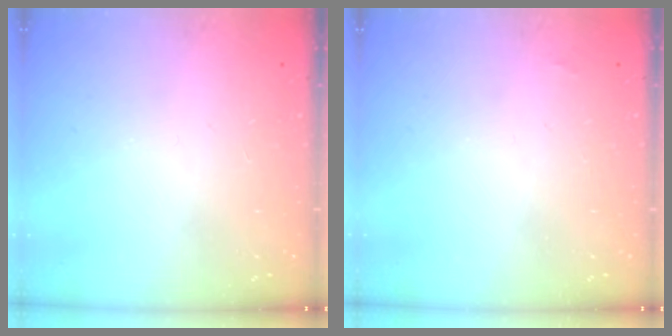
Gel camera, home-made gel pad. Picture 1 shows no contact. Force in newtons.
{"total": 1.3, "press": 1.3, "slide": 0.2}